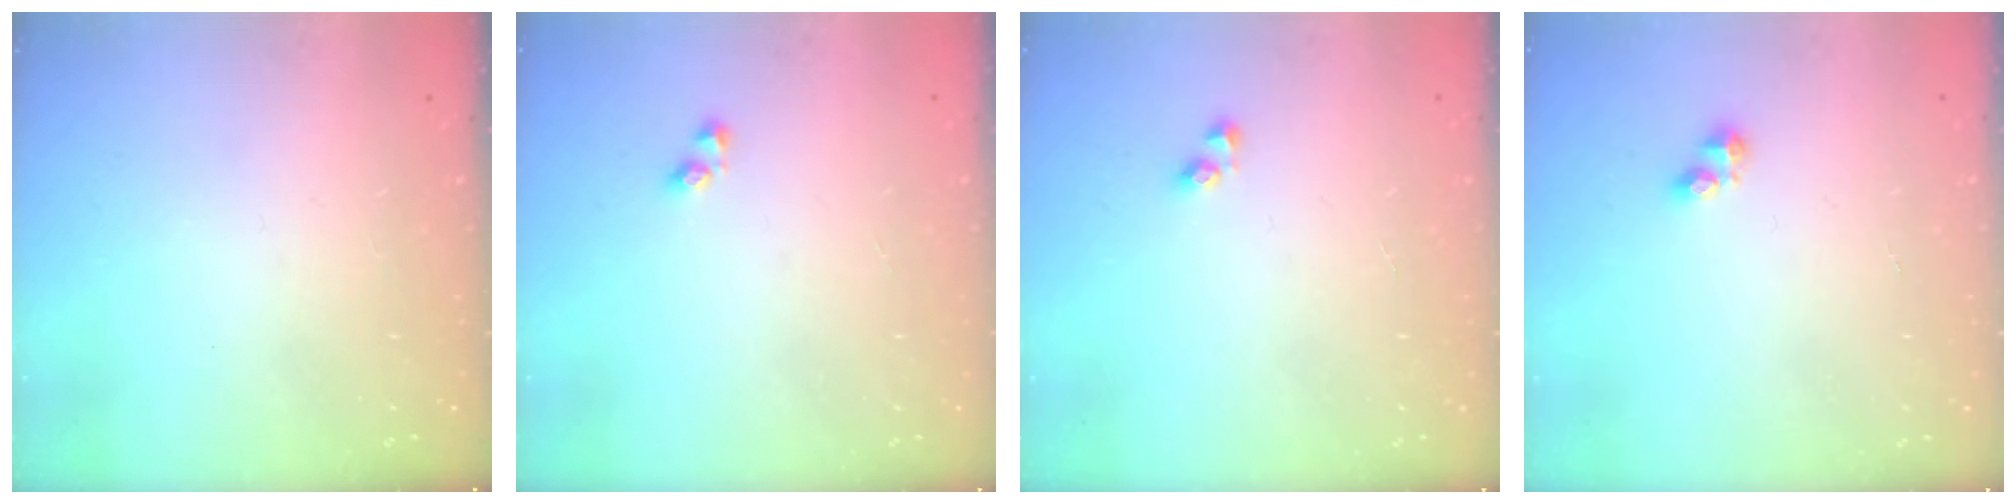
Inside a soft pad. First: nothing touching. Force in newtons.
{"total": 2.4, "press": 2.1, "slide": 1.2}
{"total": 2.9, "press": 2.8, "slide": 0.3}
{"total": 2.9, "press": 2.9, "slide": 0.3}